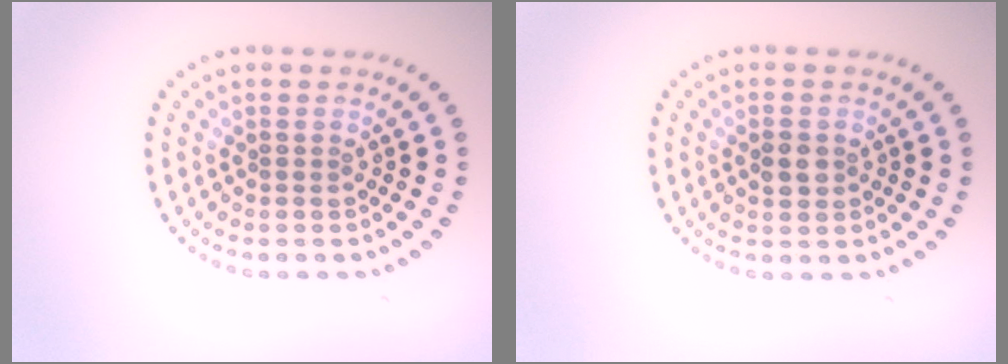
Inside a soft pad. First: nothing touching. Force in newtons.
{"total": 1.8, "press": 1.8, "slide": 0.2}